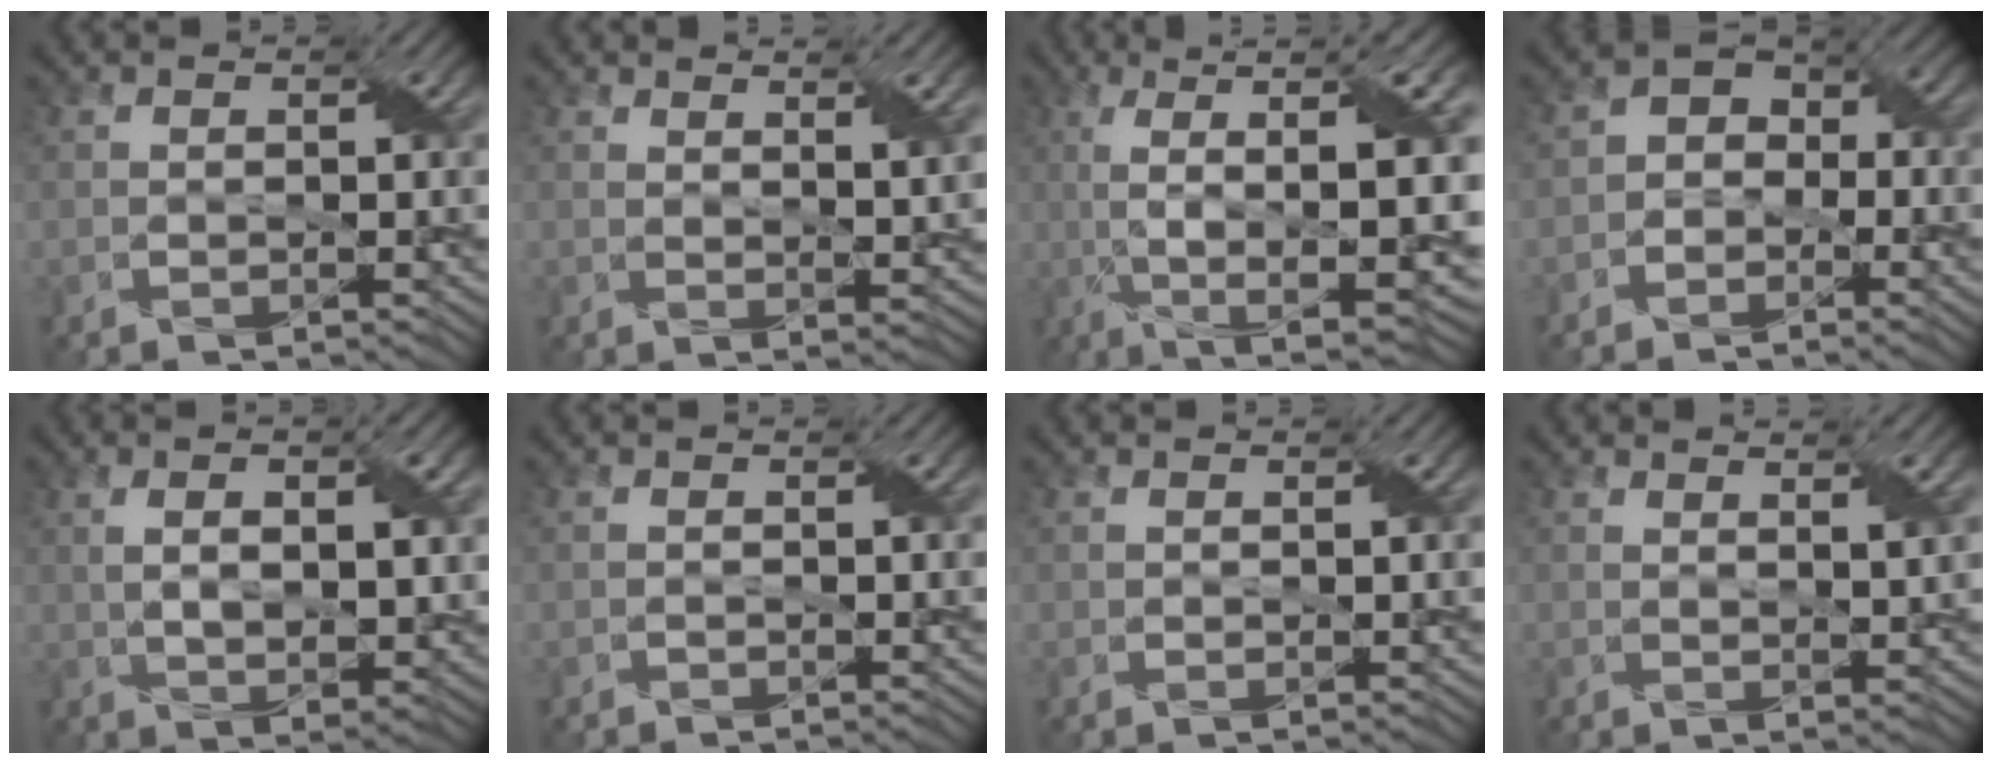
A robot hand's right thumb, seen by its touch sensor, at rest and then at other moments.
{"total": 3.4, "force": [2.4, 0.5, 2.5], "torque": [-0.051, -0.002, 0.044]}
{"total": 14.7, "force": [-1.1, 4.0, 14.1], "torque": [-0.253, 0.014, -0.002]}
{"total": 3.8, "force": [-1.5, 2.9, 1.8], "torque": [-0.026, 0.007, -0.042]}
{"total": 7.3, "force": [1.6, 3.0, 6.4], "torque": [-0.110, -0.002, 0.027]}
{"total": 0.6, "force": [-0.1, 0.2, 0.5], "torque": [-0.009, 0.000, 0.000]}
{"total": 0.8, "force": [0.4, 0.3, 0.6], "torque": [-0.011, 0.000, 0.007]}
{"total": 2.8, "force": [1.9, 0.3, 2.1], "torque": [-0.041, -0.003, 0.036]}